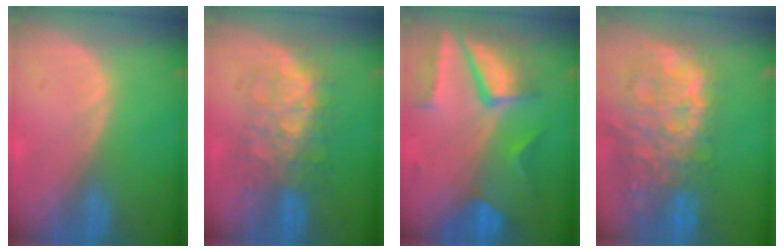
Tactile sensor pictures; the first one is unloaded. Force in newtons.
{"total": 8.0, "press": 8.0, "slide": 0.6}
{"total": 10.5, "press": 8.9, "slide": 5.6}
{"total": 14.3, "press": 11.6, "slide": 8.3}